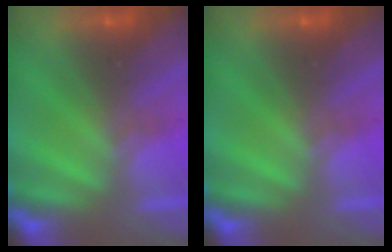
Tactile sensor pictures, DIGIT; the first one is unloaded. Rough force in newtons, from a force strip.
{"total": 0.0}